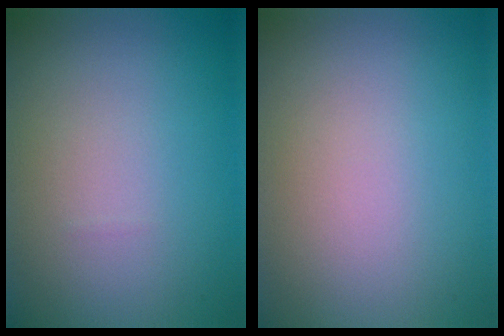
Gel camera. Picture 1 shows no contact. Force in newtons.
{"total": 0.0}